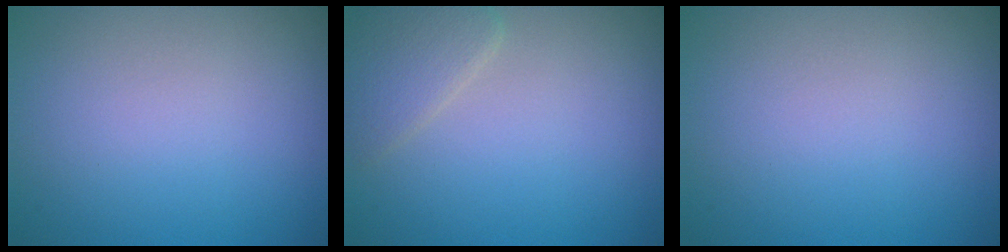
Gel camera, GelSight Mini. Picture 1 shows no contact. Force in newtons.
{"total": 2.2, "press": 2.2, "slide": 0.1}
{"total": 0.0}